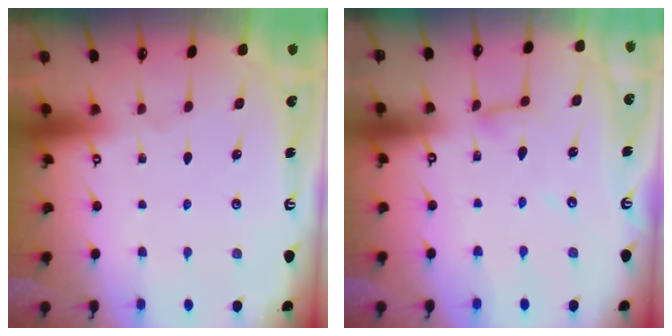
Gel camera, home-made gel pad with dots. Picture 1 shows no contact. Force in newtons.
{"total": 5.7, "press": 5.7, "slide": 0.5}